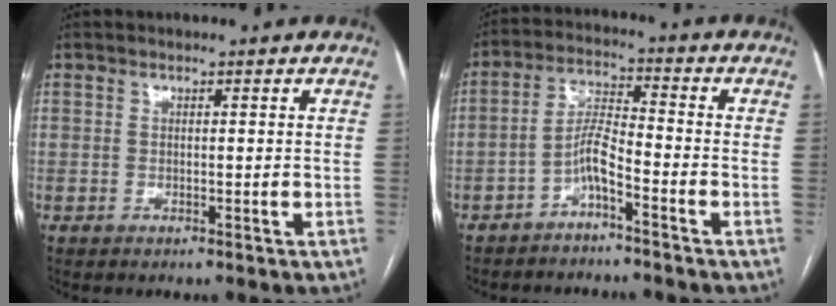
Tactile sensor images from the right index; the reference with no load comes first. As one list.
[{"total": 4.9, "force": [-3.0, 0.8, 3.7], "torque": [-0.074, 0.013, -0.058]}]